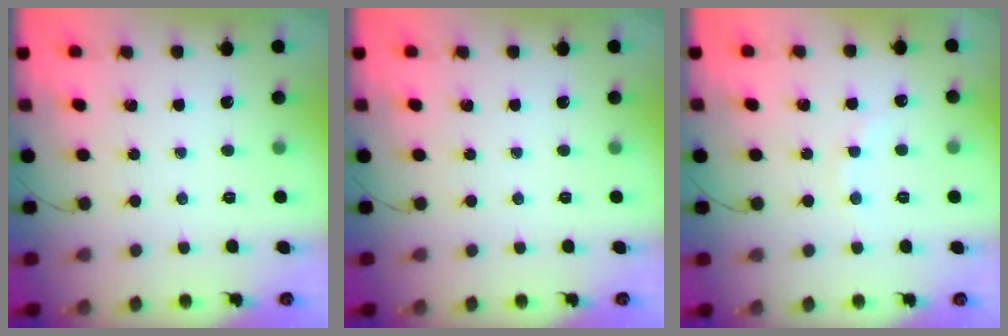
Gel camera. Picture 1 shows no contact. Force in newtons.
{"total": 0.0}
{"total": 6.4, "press": 6.3, "slide": 1.2}